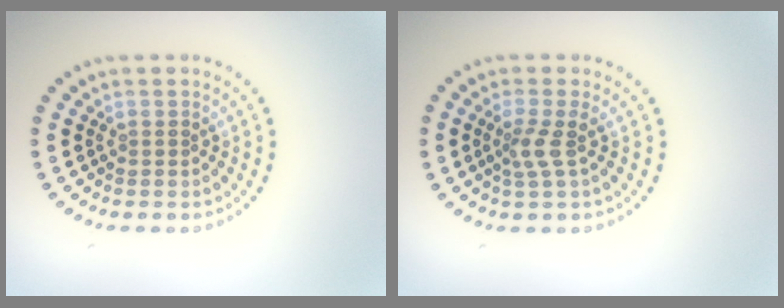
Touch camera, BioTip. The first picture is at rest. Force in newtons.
{"total": 1.9, "press": 1.4, "slide": 1.3}